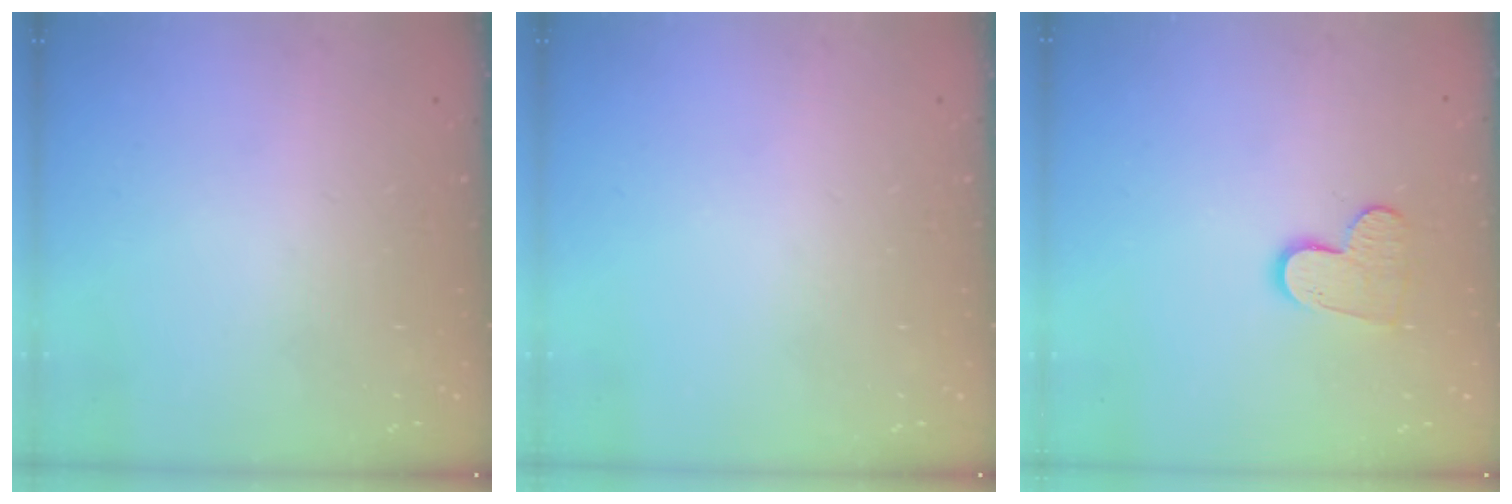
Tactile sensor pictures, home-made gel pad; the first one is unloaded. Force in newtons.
{"total": 0.0}
{"total": 8.9, "press": 8.9, "slide": 0.7}